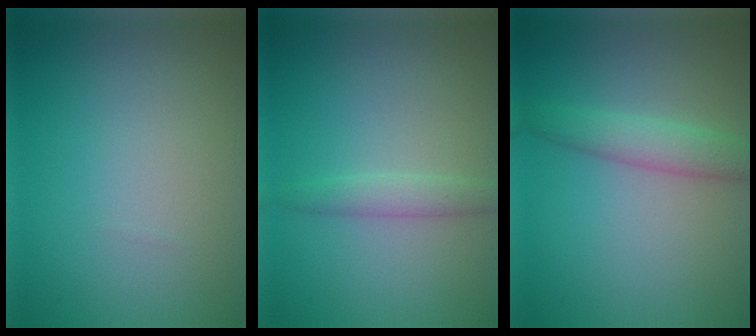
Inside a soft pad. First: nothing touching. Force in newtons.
{"total": 1.6, "press": 1.6, "slide": 0.0}
{"total": 2.8, "press": 2.8, "slide": 0.1}